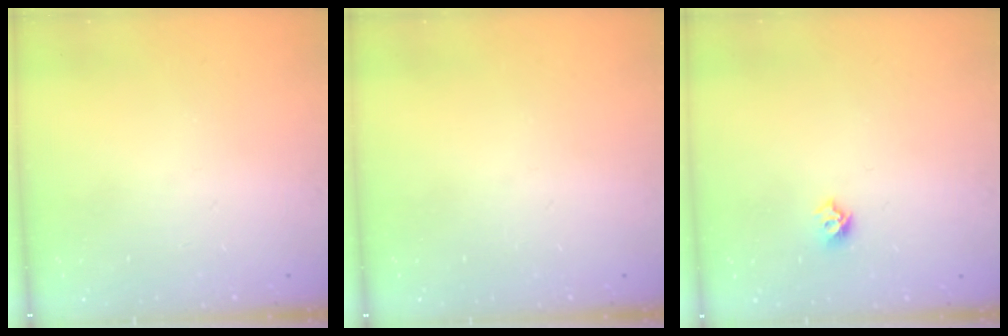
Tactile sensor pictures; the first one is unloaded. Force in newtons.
{"total": 0.0}
{"total": 4.9, "press": 4.8, "slide": 0.8}